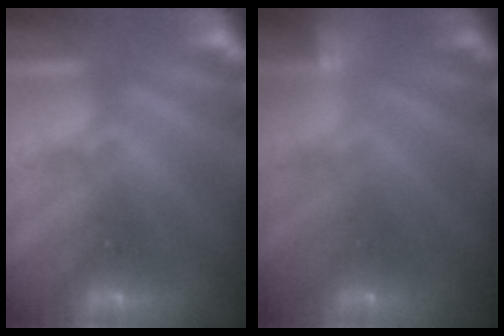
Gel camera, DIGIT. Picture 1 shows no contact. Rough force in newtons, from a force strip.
{"total": 2.1}